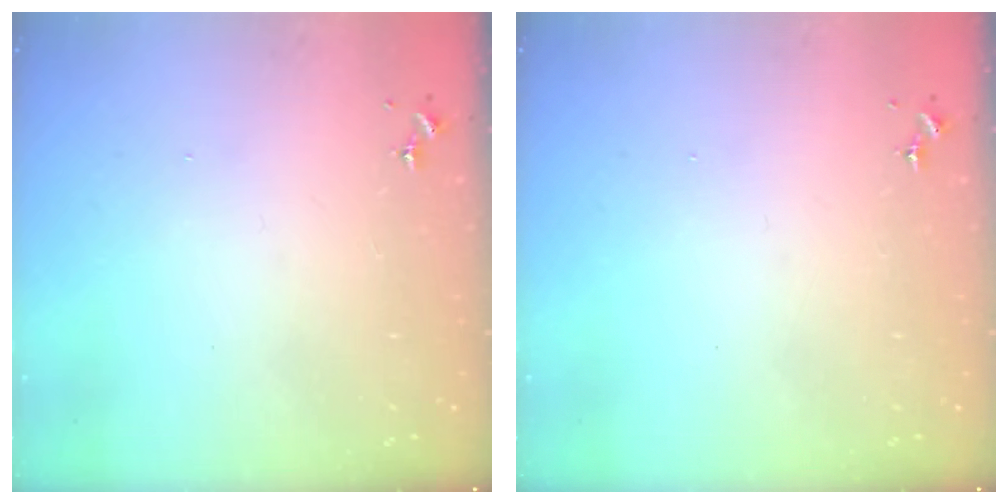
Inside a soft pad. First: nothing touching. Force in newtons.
{"total": 0.0}